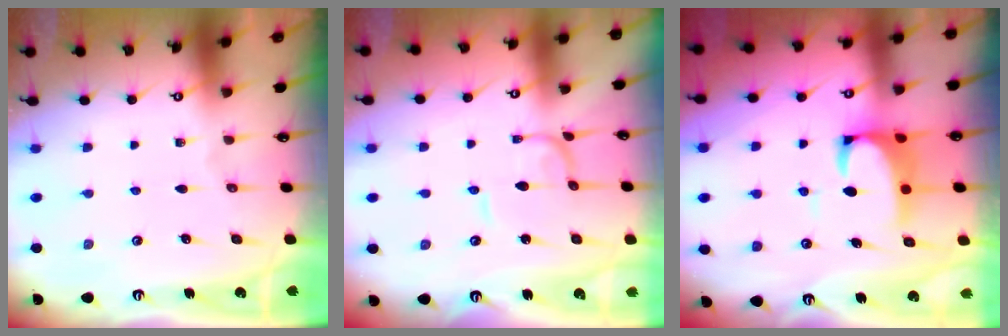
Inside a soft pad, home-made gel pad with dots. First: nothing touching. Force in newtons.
{"total": 1.4, "press": 1.4, "slide": 0.0}
{"total": 3.8, "press": 3.6, "slide": 1.2}